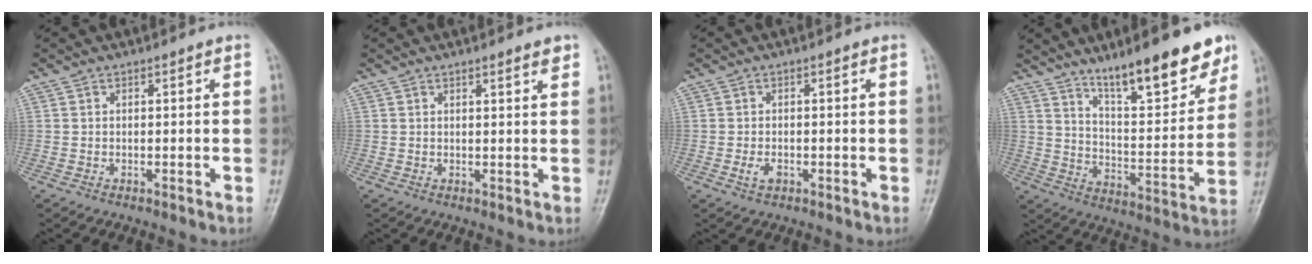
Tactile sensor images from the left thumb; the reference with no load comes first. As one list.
[{"total": 2.0, "force": [1.6, 0.3, 1.3], "torque": [-0.013, -0.009, 0.020]}, {"total": 2.0, "force": [-0.7, 1.2, 1.4], "torque": [-0.028, -0.001, -0.014]}, {"total": 17.5, "force": [12.4, 4.4, 11.5], "torque": [-0.137, -0.074, 0.201]}]